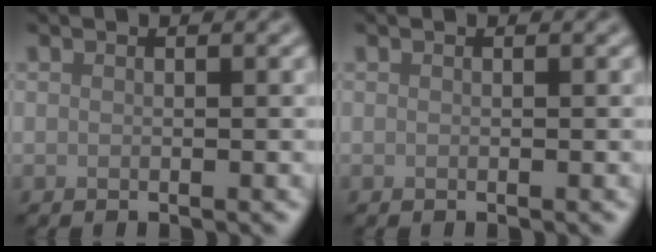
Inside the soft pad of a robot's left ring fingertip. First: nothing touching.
{"total": 0.0}